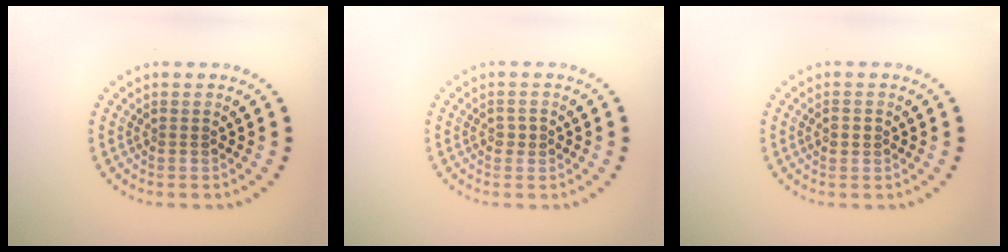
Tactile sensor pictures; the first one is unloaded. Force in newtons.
{"total": 0.9, "press": 0.9, "slide": 0.1}
{"total": 1.2, "press": 1.2, "slide": 0.1}